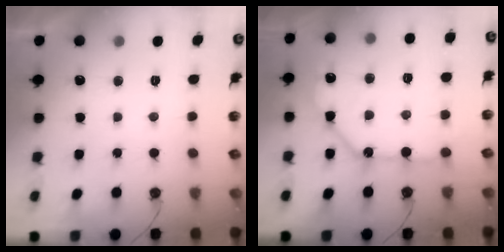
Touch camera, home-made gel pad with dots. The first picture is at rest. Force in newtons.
{"total": 13.0, "press": 12.9, "slide": 1.6}